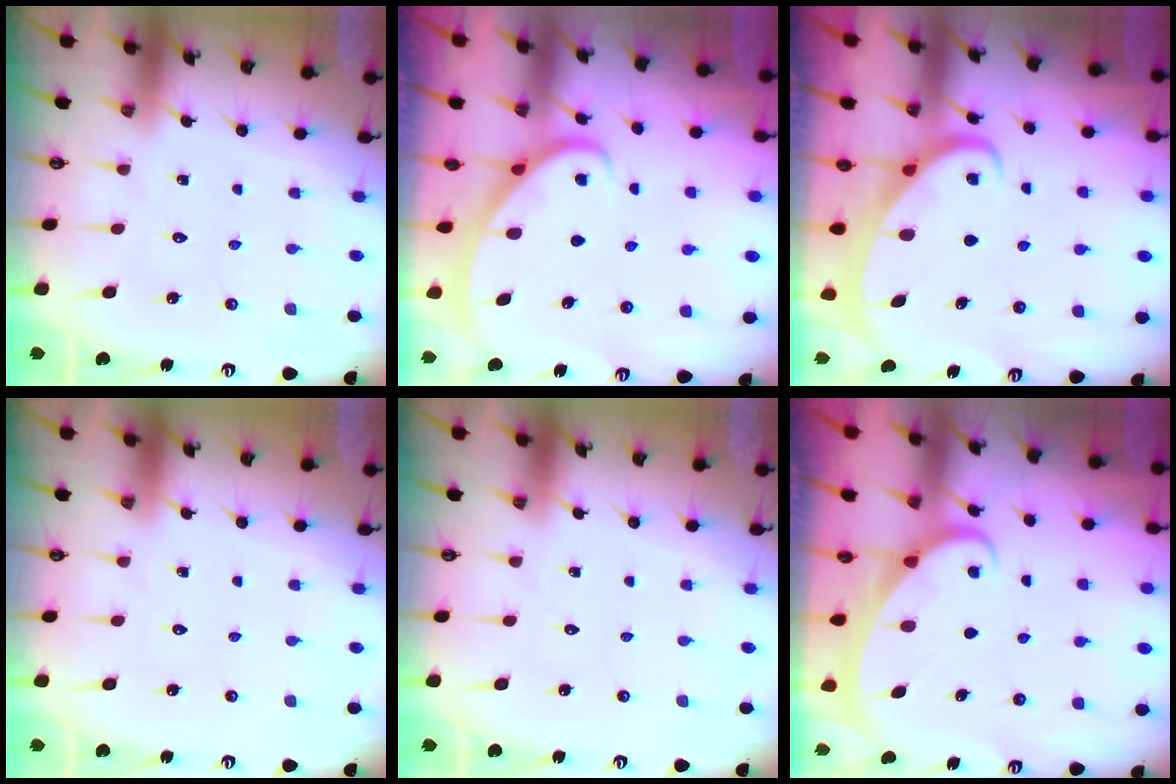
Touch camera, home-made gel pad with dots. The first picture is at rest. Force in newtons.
{"total": 3.0, "press": 3.0, "slide": 0.1}
{"total": 2.6, "press": 2.6, "slide": 0.3}
{"total": 0.0}
{"total": 0.0}
{"total": 2.3, "press": 2.2, "slide": 0.3}